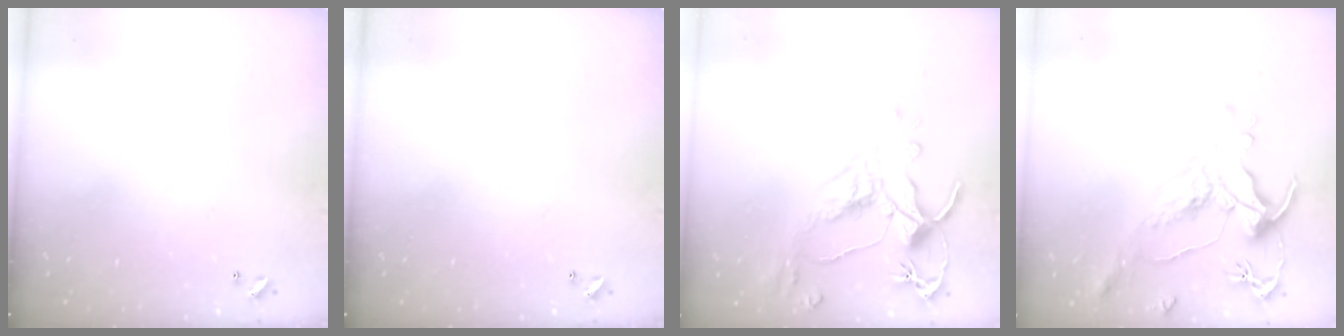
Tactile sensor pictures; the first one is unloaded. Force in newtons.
{"total": 0.0}
{"total": 2.5, "press": 2.1, "slide": 1.2}
{"total": 1.6, "press": 1.0, "slide": 1.3}